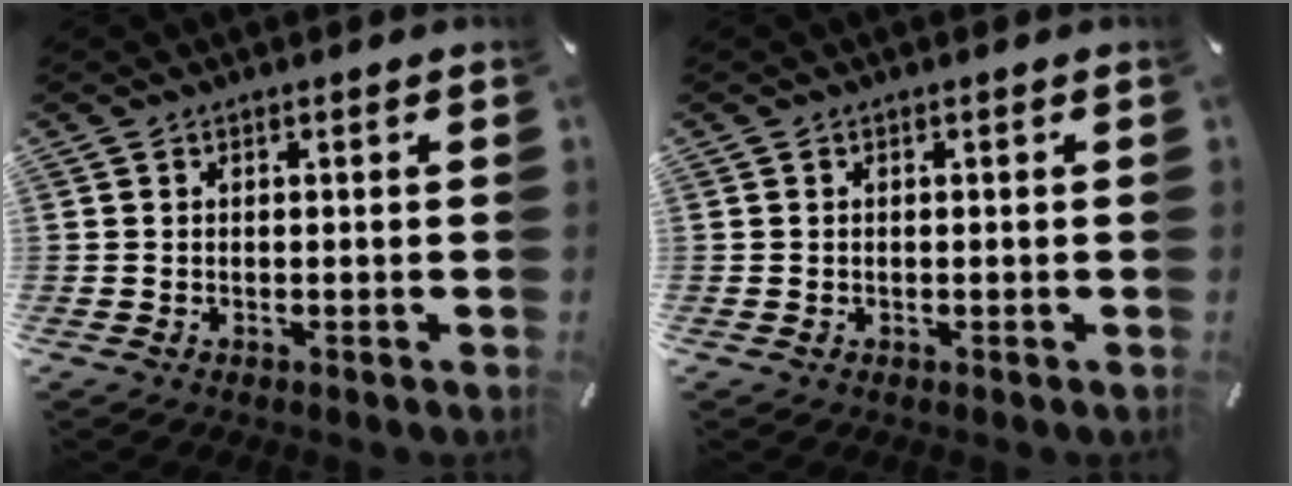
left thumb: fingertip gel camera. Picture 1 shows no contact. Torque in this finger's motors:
{"motor_torque": [-0.21, 0.20, -0.08, 0.06, 0.00]}